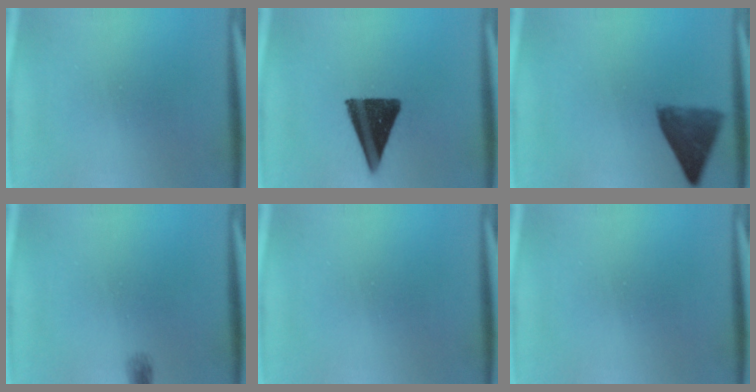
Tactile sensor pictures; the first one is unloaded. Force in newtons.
{"total": 14.4}
{"total": 7.1}
{"total": 0.6}
{"total": 0.0}
{"total": 0.0}